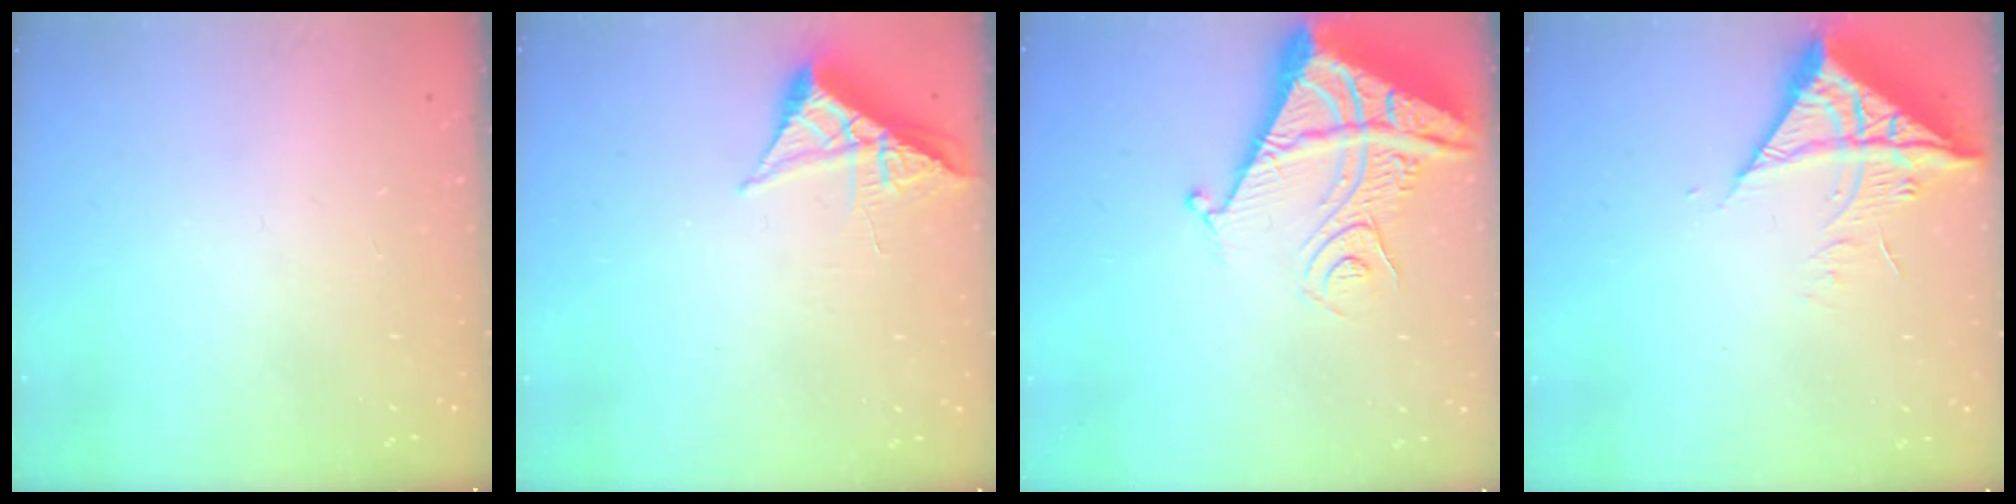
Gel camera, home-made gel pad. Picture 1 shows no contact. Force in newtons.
{"total": 6.5, "press": 6.5, "slide": 0.7}
{"total": 11.4, "press": 11.3, "slide": 1.3}
{"total": 10.4, "press": 10.3, "slide": 1.4}